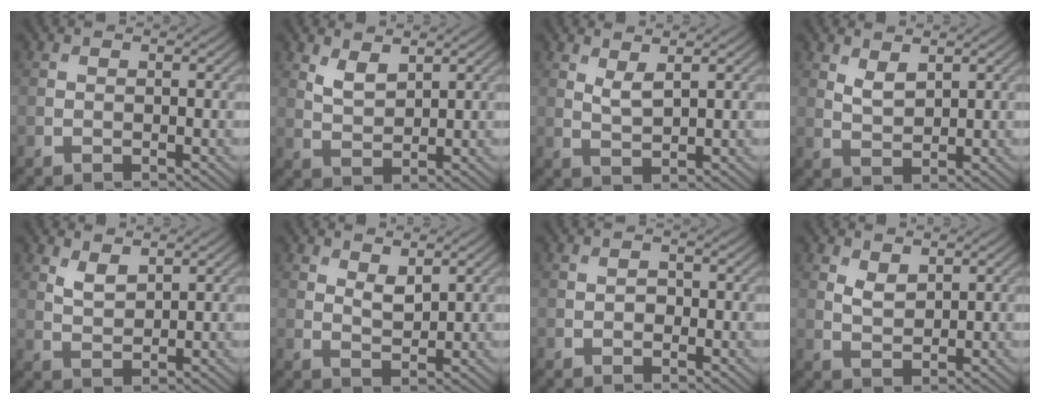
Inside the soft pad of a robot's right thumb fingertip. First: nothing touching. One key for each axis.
{"total": 3.0, "fx": 2.0, "fy": 1.3, "fz": 1.8, "tx": -0.044, "ty": -0.007, "tz": 0.044}
{"total": 2.3, "fx": 1.5, "fy": 0.6, "fz": 1.7, "tx": -0.040, "ty": -0.006, "tz": 0.033}
{"total": 2.5, "fx": 1.6, "fy": 1.0, "fz": 1.6, "tx": -0.038, "ty": -0.006, "tz": 0.038}
{"total": 2.6, "fx": 1.7, "fy": 1.1, "fz": 1.6, "tx": -0.038, "ty": -0.005, "tz": 0.040}
{"total": 2.6, "fx": 1.6, "fy": 1.1, "fz": 1.7, "tx": -0.034, "ty": -0.008, "tz": 0.034}
{"total": 1.0, "fx": -0.3, "fy": 0.8, "fz": 0.5, "tx": -0.007, "ty": -0.002, "tz": -0.009}
{"total": 2.3, "fx": 1.4, "fy": 1.2, "fz": 1.5, "tx": -0.035, "ty": -0.004, "tz": 0.032}